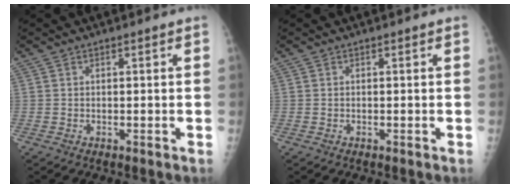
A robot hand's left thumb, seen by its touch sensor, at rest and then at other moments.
{"total": 0.0}